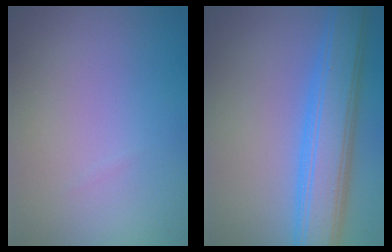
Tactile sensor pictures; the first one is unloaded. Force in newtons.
{"total": 6.7, "press": 6.7, "slide": 0.2}